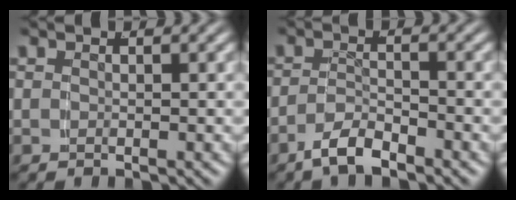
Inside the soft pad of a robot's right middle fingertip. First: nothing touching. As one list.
[{"total": 2.8, "force": [-2.4, 0.4, 1.4], "torque": [-0.026, -0.002, -0.042]}]